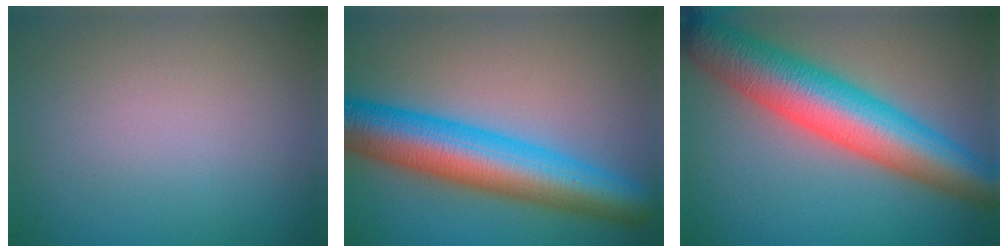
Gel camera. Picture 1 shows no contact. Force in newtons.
{"total": 9.7, "press": 9.7, "slide": 0.2}
{"total": 10.5, "press": 10.4, "slide": 0.2}